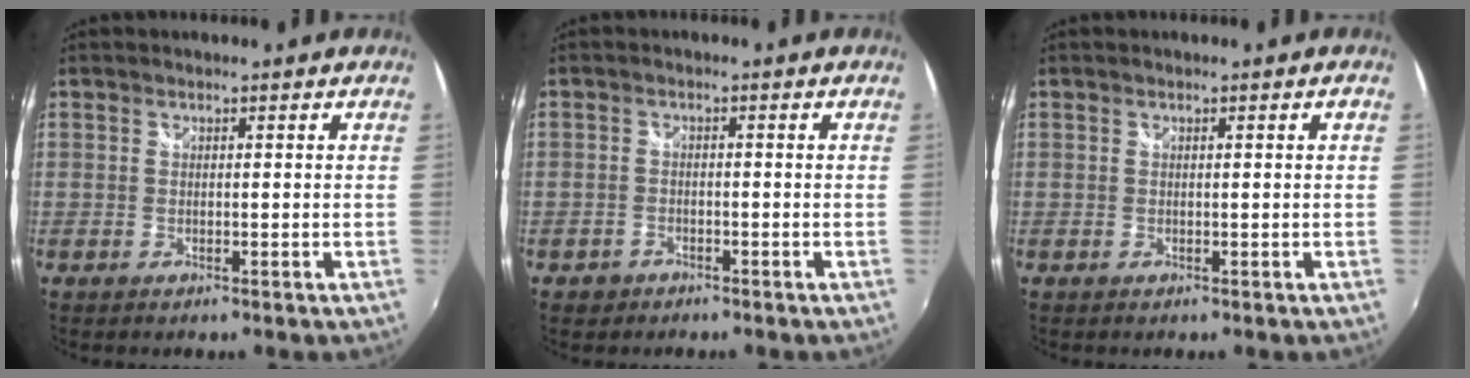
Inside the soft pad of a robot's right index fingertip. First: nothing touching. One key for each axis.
{"total": 2.6, "fx": -1.7, "fy": 2.0, "fz": 0.4, "tx": -0.017, "ty": 0.000, "tz": -0.026}
{"total": 0.8, "fx": 0.1, "fy": -0.2, "fz": 0.8, "tx": -0.009, "ty": 0.003, "tz": 0.001}